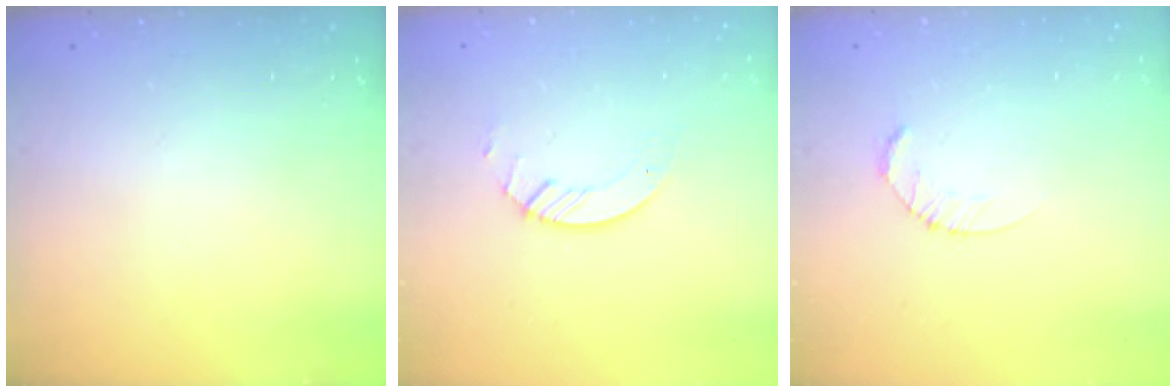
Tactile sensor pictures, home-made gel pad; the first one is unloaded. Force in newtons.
{"total": 3.8, "press": 3.8, "slide": 0.3}
{"total": 2.6, "press": 2.6, "slide": 0.4}